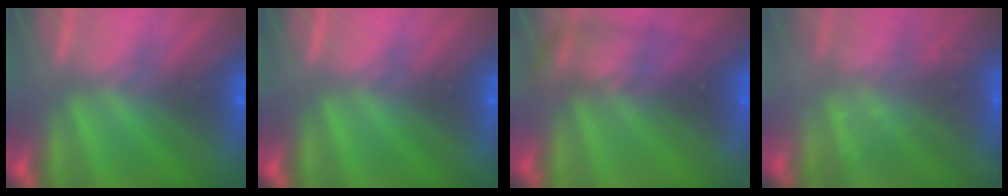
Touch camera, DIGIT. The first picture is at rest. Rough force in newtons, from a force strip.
{"total": 0.0}
{"total": 6.2}
{"total": 2.2}